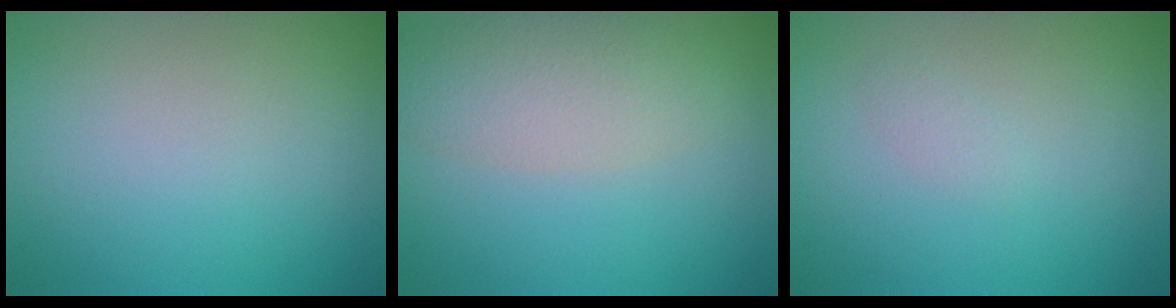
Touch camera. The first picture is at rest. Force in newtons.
{"total": 4.0, "press": 4.0, "slide": 0.3}
{"total": 0.6, "press": 0.6, "slide": 0.0}